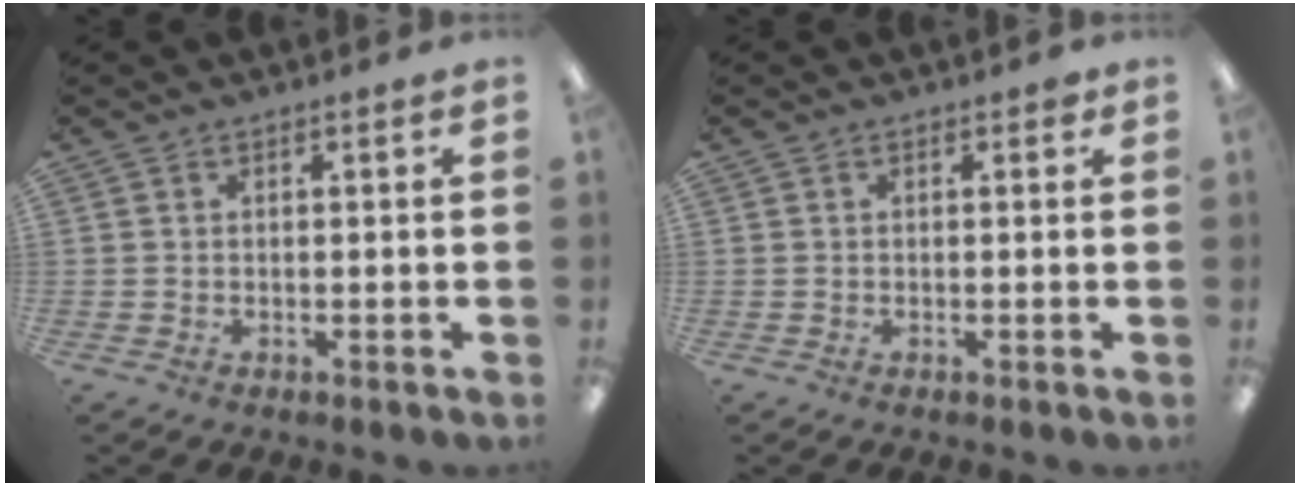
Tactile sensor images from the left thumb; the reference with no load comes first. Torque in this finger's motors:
{"motor_torque": [0.42, -0.12, 0.29, -0.15, 0.00]}